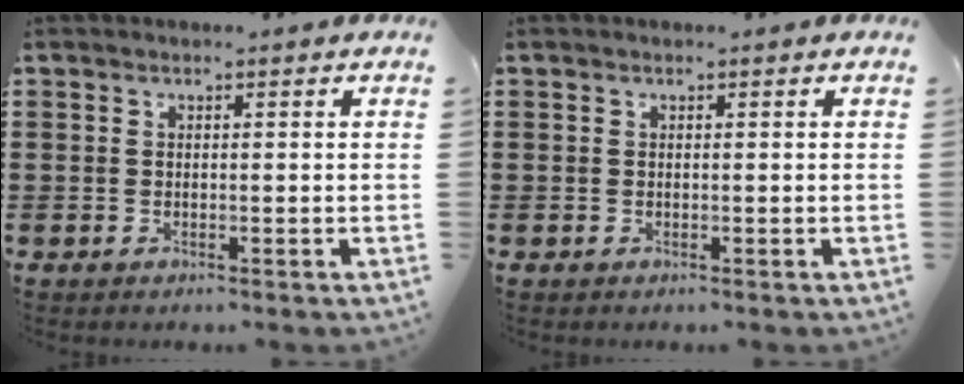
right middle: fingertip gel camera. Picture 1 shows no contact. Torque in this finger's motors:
{"motor_torque": [0.25, -0.54, 0.00, 0.01]}